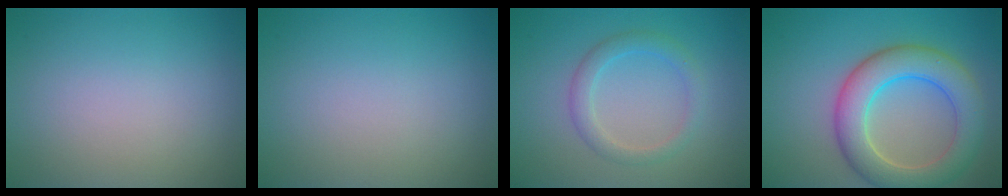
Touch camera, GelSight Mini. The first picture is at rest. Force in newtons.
{"total": 0.0}
{"total": 2.3, "press": 2.3, "slide": 0.1}
{"total": 7.1, "press": 7.0, "slide": 0.5}